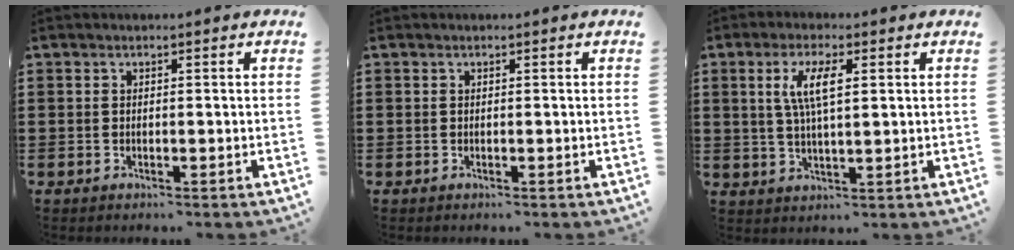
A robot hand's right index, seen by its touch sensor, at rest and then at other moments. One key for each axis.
{"total": 0.0}
{"total": 5.8, "fx": 1.5, "fy": 1.7, "fz": 5.3, "tx": -0.110, "ty": 0.007, "tz": 0.024}